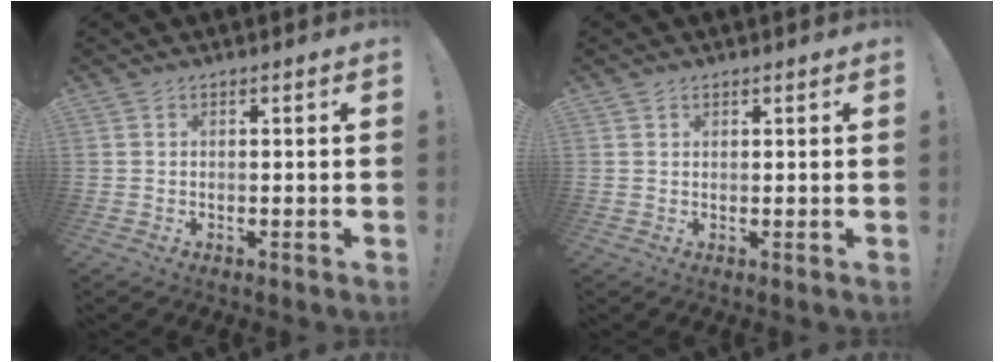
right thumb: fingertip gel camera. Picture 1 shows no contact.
{"total": 1.1, "force": [0.8, 0.7, 0.3], "torque": [-0.005, 0.000, 0.016]}